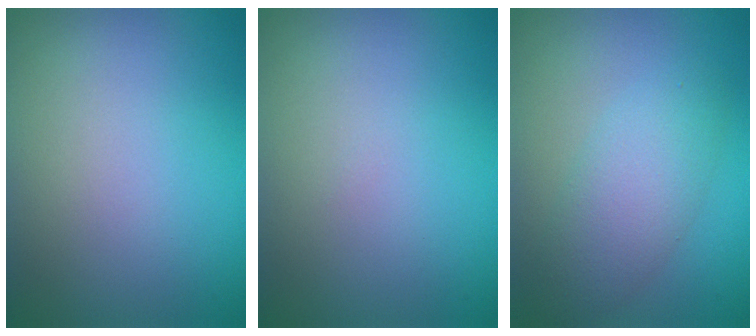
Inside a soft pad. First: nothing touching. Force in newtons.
{"total": 0.0}
{"total": 4.1, "press": 4.1, "slide": 0.2}